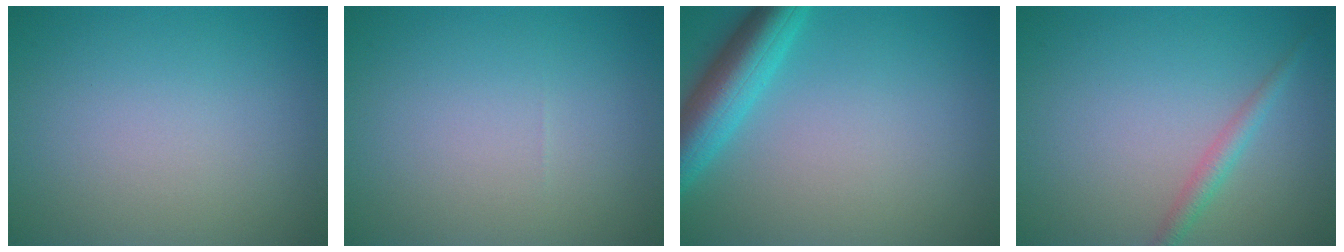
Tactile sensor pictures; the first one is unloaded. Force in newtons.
{"total": 0.0}
{"total": 5.5, "press": 5.5, "slide": 0.3}
{"total": 1.7, "press": 1.7, "slide": 0.1}